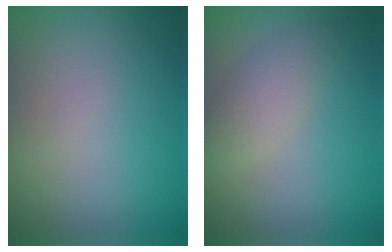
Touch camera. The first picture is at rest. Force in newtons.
{"total": 2.4, "press": 2.4, "slide": 0.1}